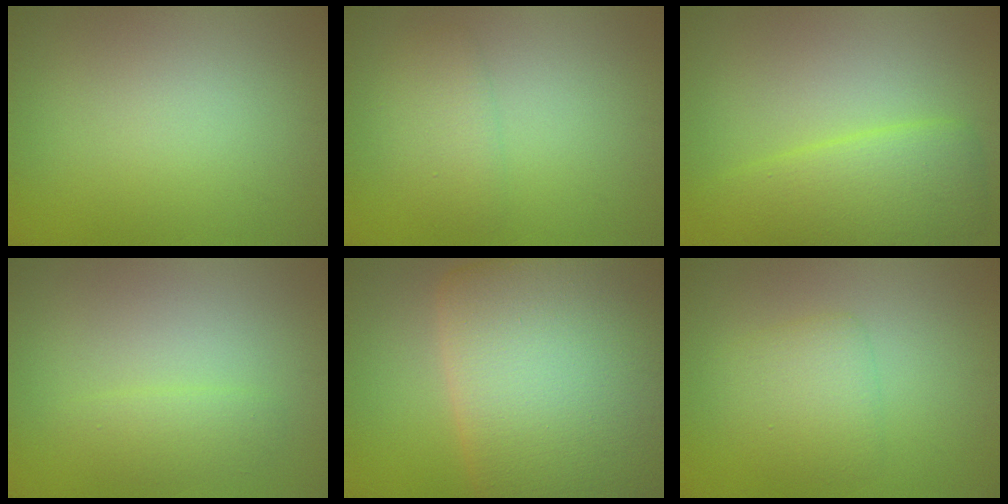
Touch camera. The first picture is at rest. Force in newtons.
{"total": 2.2, "press": 2.2, "slide": 0.2}
{"total": 5.0, "press": 5.0, "slide": 0.3}
{"total": 1.6, "press": 1.6, "slide": 0.0}
{"total": 20.5, "press": 20.5, "slide": 0.6}
{"total": 2.7, "press": 2.7, "slide": 0.1}